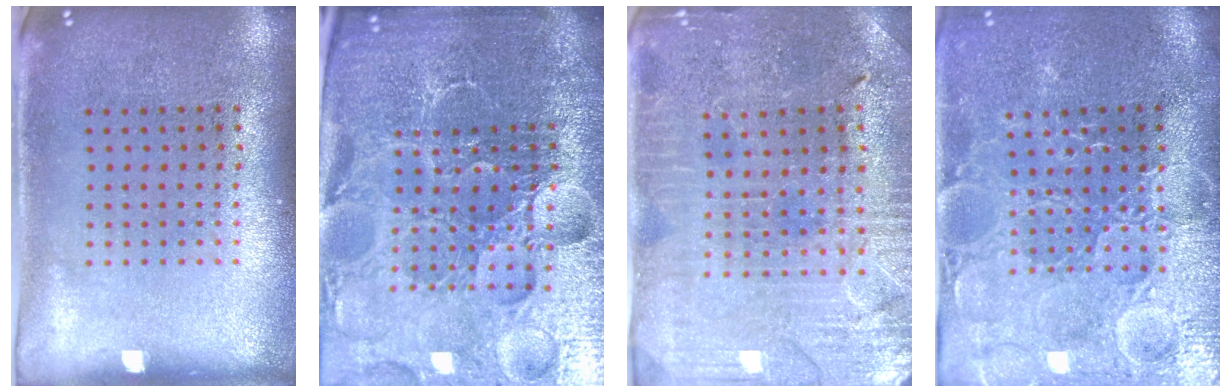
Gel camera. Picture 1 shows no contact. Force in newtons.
{"total": 6.2, "press": 5.6, "slide": 2.7}
{"total": 1.5, "press": 1.4, "slide": 0.2}
{"total": 3.7, "press": 3.6, "slide": 0.9}